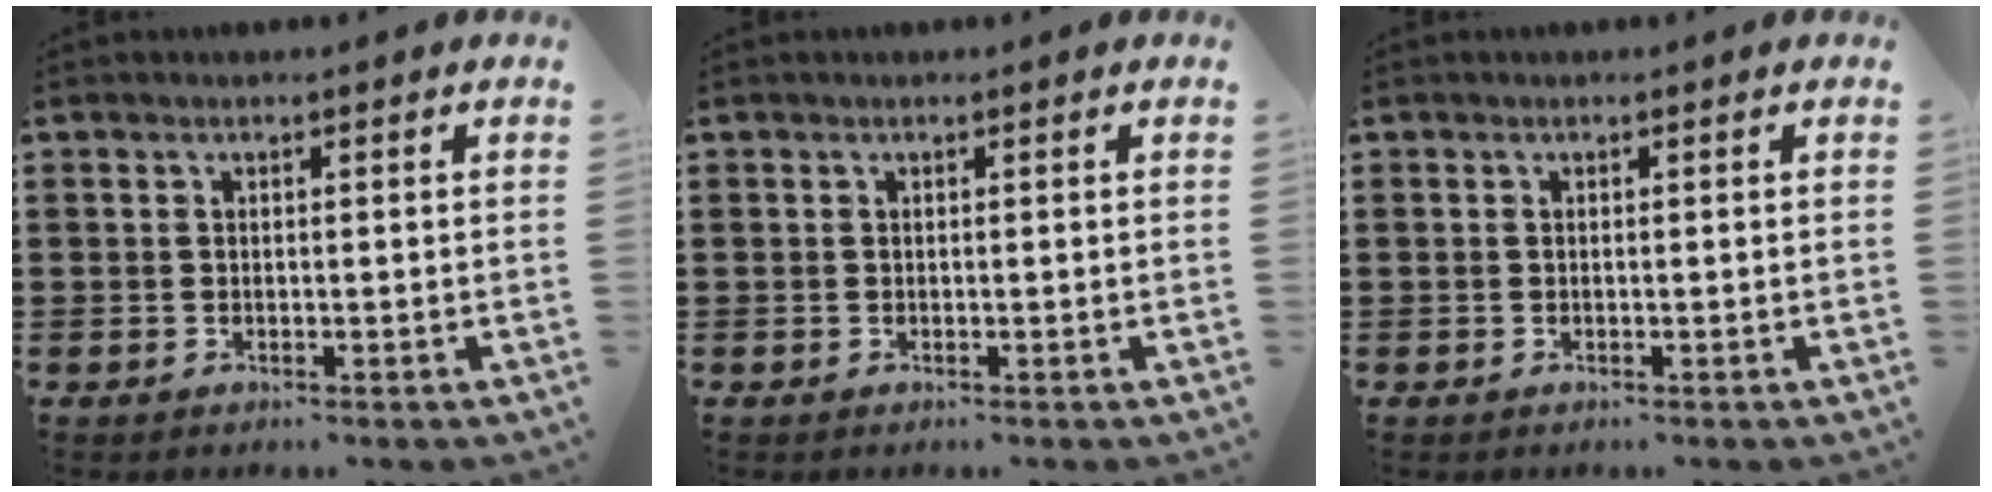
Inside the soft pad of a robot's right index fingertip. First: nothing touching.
{"total": 0.0}
{"total": 0.0}